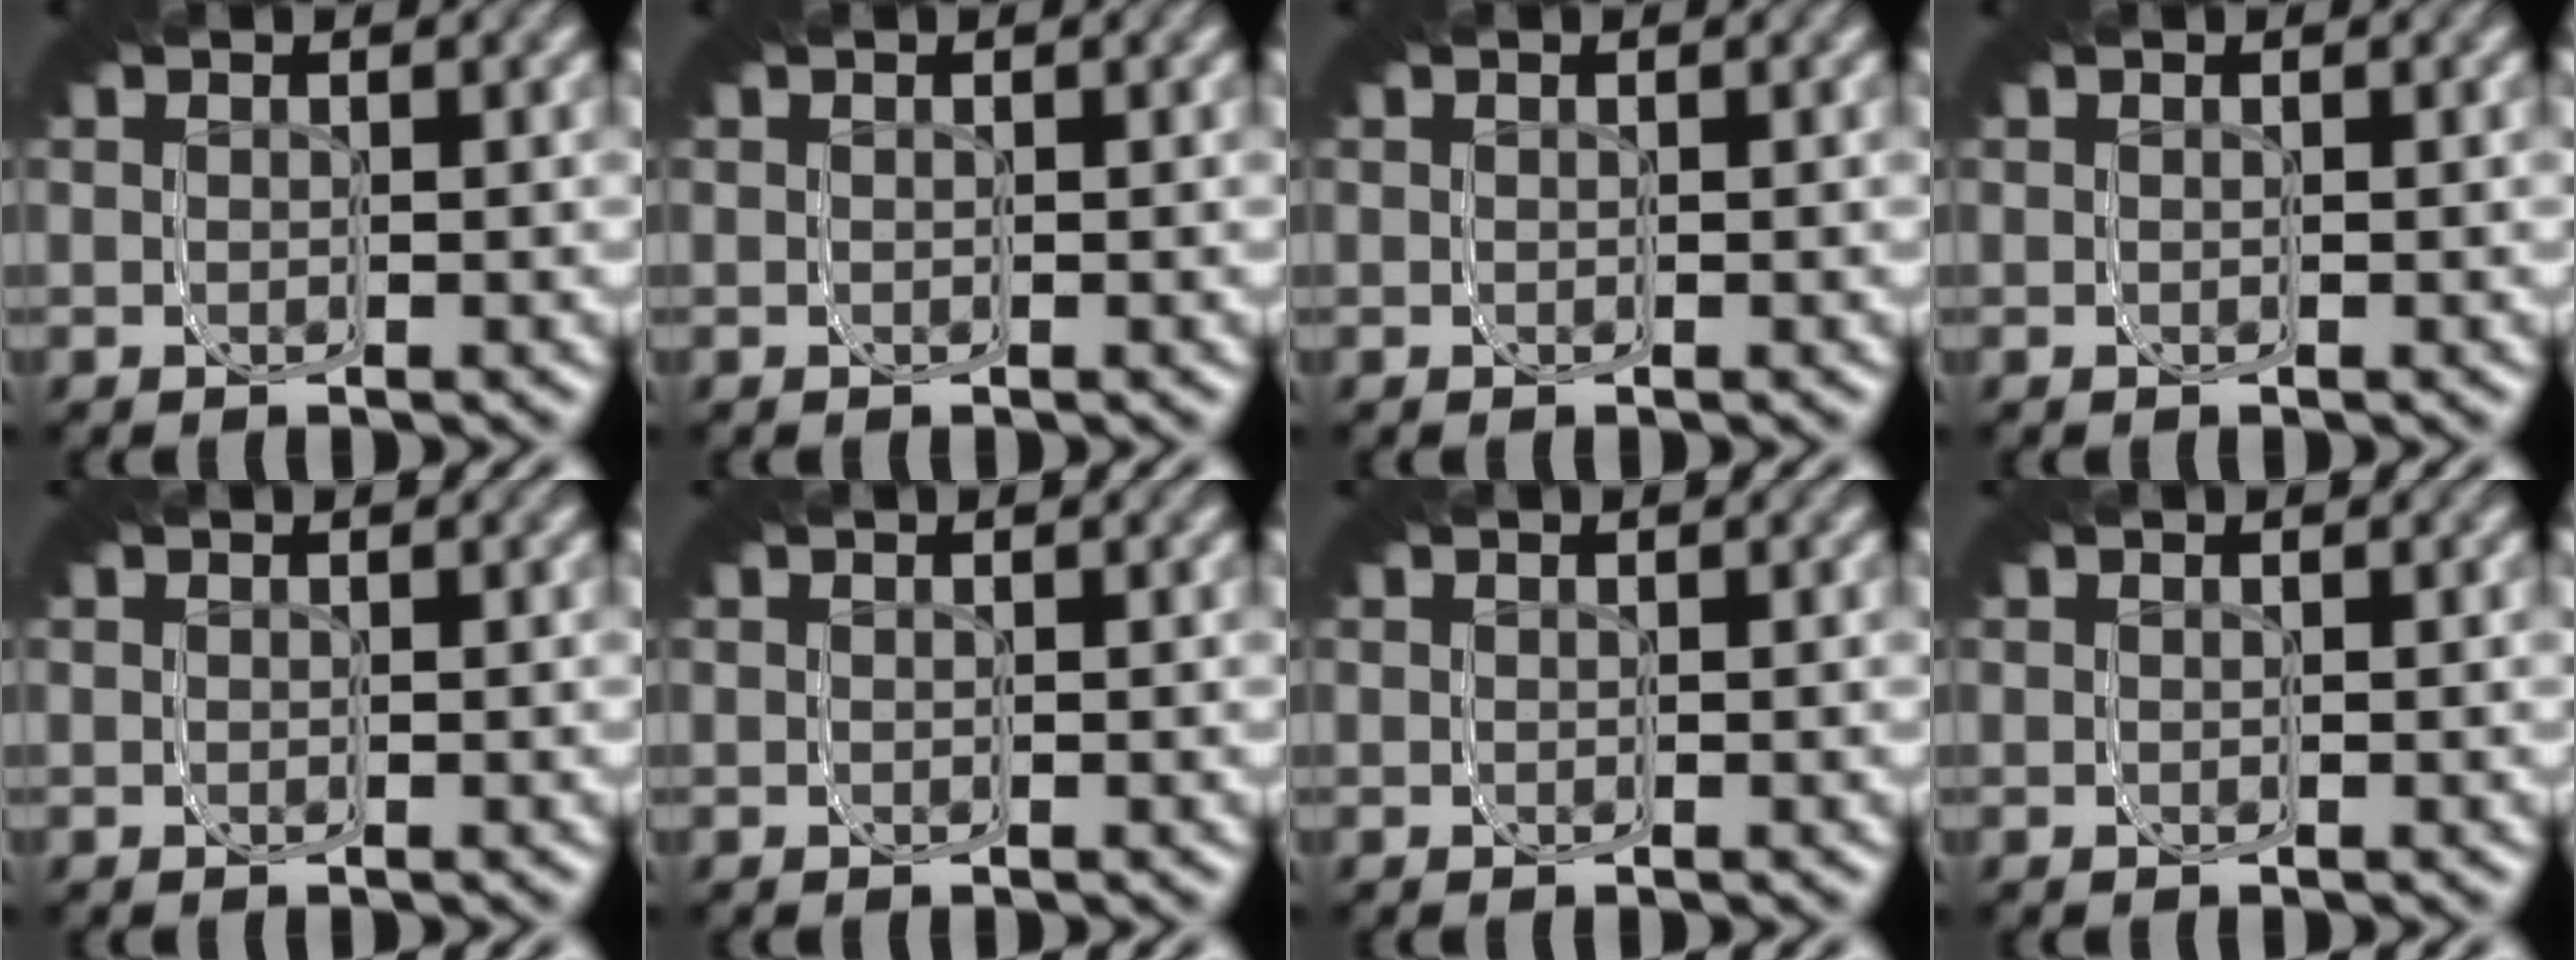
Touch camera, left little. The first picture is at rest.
{"total": 0.0}
{"total": 0.0}
{"total": 0.0}
{"total": 0.0}
{"total": 0.0}
{"total": 0.0}
{"total": 0.0}